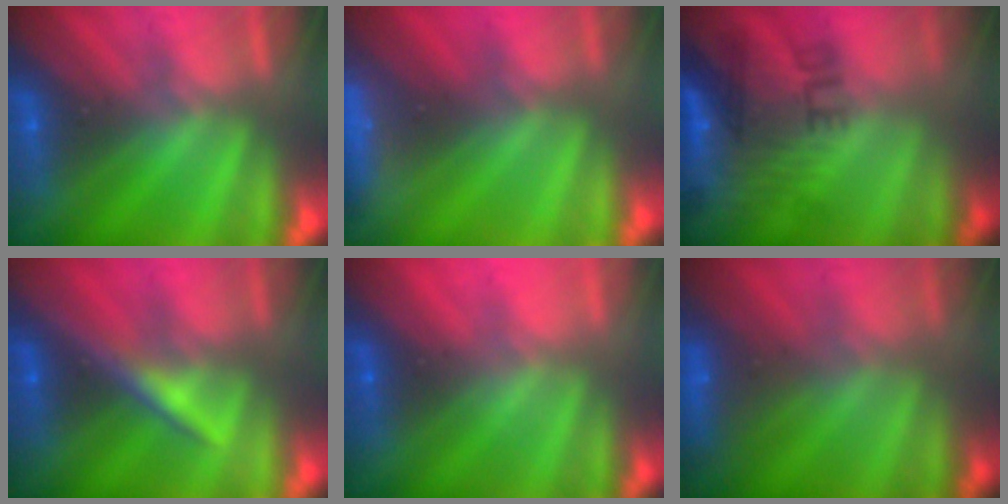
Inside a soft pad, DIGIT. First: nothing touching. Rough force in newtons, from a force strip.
{"total": 3.3}
{"total": 6.1}
{"total": 3.3}
{"total": 3.3}
{"total": 2.8}